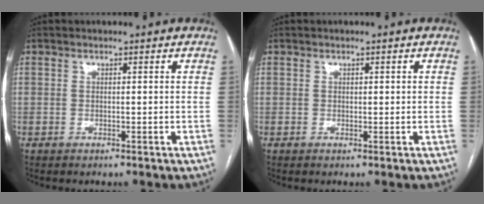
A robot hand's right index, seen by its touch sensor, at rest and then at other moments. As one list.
[{"total": 0.7, "force": [0.2, 0.4, 0.5], "torque": [-0.007, 0.004, 0.005]}]